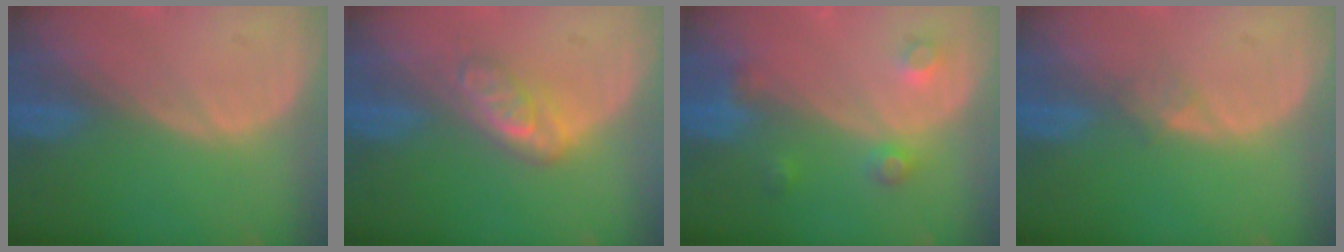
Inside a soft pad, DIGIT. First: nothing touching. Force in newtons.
{"total": 4.8, "press": 4.2, "slide": 2.3}
{"total": 3.7, "press": 3.4, "slide": 1.4}
{"total": 1.1, "press": 1.0, "slide": 0.1}